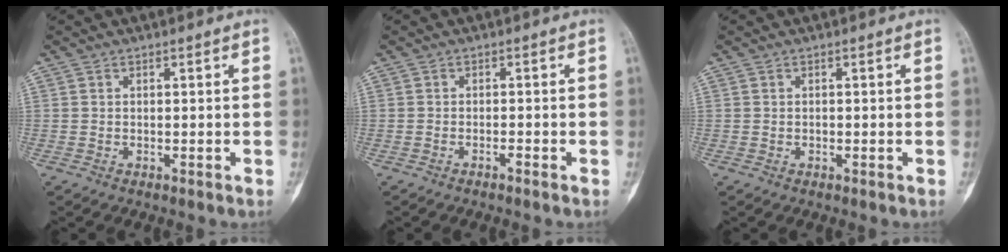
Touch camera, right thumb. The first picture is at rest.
{"total": 0.8, "force": [-0.6, 0.0, 0.5], "torque": [-0.009, 0.007, -0.011]}
{"total": 0.5, "force": [-0.1, 0.5, 0.2], "torque": [0.001, 0.002, -0.002]}